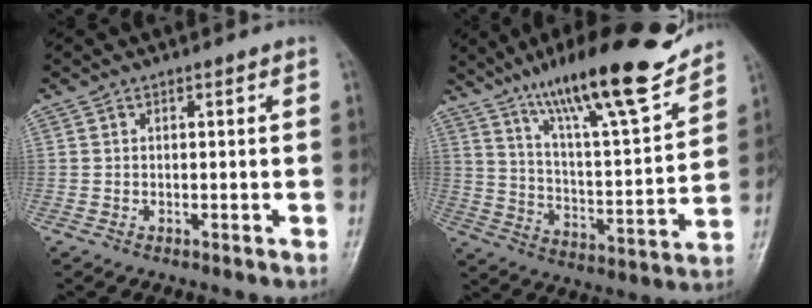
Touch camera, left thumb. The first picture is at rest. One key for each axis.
{"total": 20.8, "fx": 15.5, "fy": 3.1, "fz": 13.5, "tx": -0.190, "ty": -0.073, "tz": 0.260}